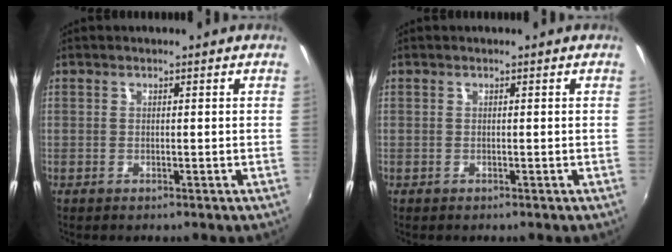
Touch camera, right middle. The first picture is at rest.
{"total": 0.0}